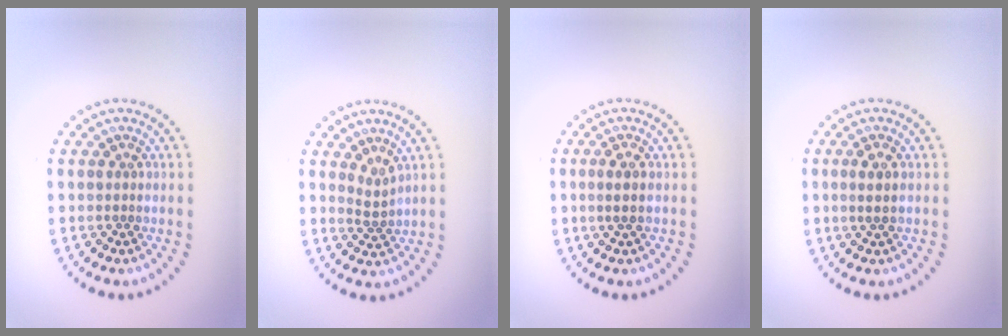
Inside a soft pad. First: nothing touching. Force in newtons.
{"total": 1.3, "press": 1.0, "slide": 0.9}
{"total": 1.5, "press": 1.2, "slide": 1.0}
{"total": 1.5, "press": 1.2, "slide": 0.8}